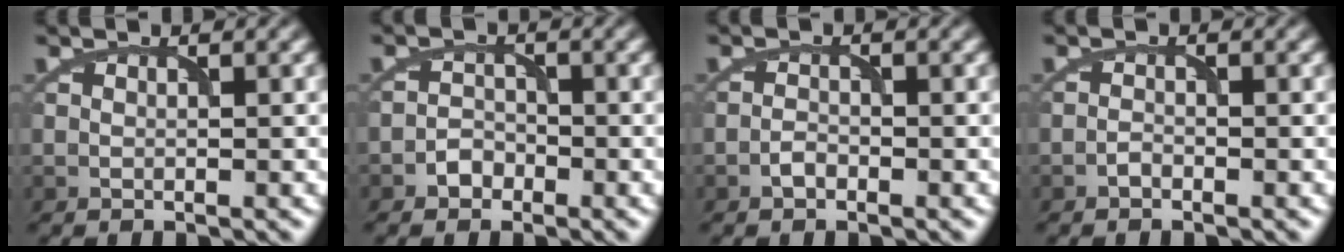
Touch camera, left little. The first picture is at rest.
{"total": 1.5, "force": [-1.2, 0.9, 0.1], "torque": [0.005, 0.007, -0.020]}
{"total": 1.0, "force": [-0.9, 0.4, 0.3], "torque": [-0.005, 0.003, -0.016]}
{"total": 0.7, "force": [-0.7, 0.1, 0.1], "torque": [0.000, 0.002, -0.013]}